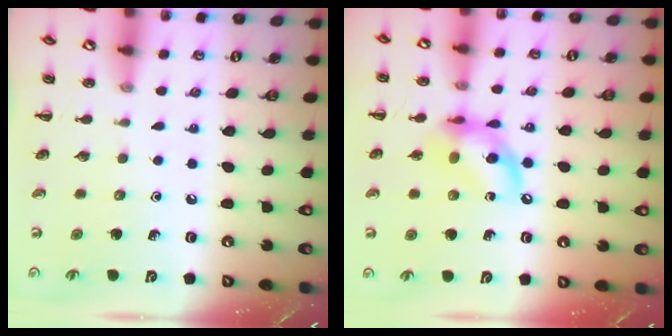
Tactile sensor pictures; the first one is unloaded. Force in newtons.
{"total": 13.5, "press": 13.2, "slide": 2.9}